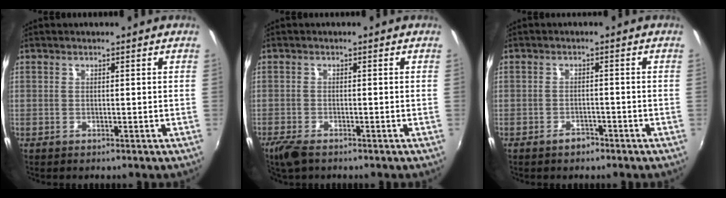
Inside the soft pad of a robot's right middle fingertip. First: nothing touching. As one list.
[{"total": 4.2, "force": [-3.1, 1.4, 2.3], "torque": [-0.062, -0.015, -0.062]}, {"total": 2.3, "force": [-1.9, 1.2, 0.8], "torque": [-0.017, 0.001, -0.028]}]